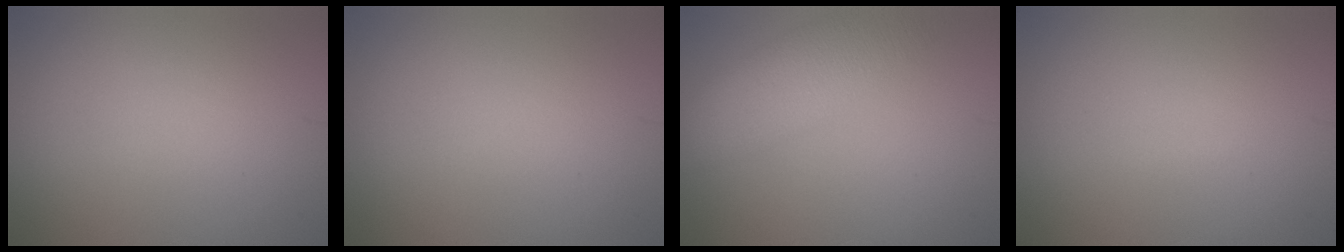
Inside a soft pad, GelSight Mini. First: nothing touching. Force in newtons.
{"total": 0.0}
{"total": 6.6, "press": 6.6, "slide": 0.3}
{"total": 0.0}